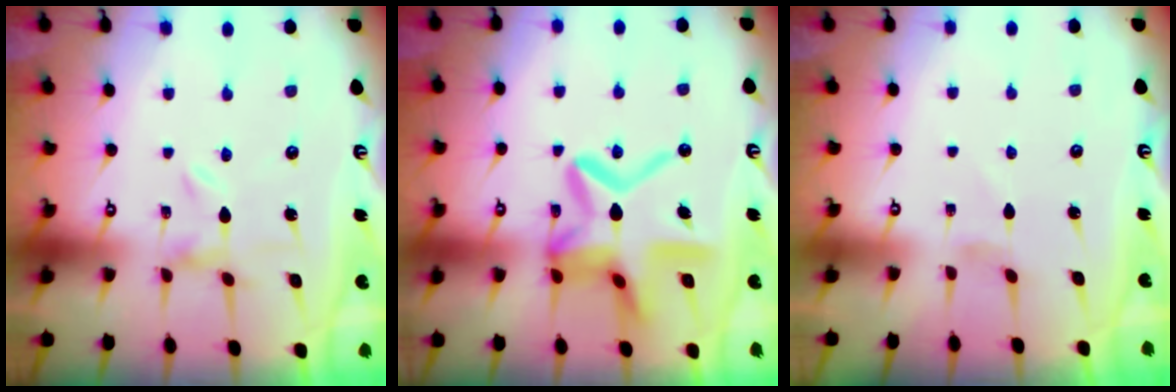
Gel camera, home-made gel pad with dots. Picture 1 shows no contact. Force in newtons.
{"total": 19.3, "press": 19.3, "slide": 1.7}
{"total": 0.0}